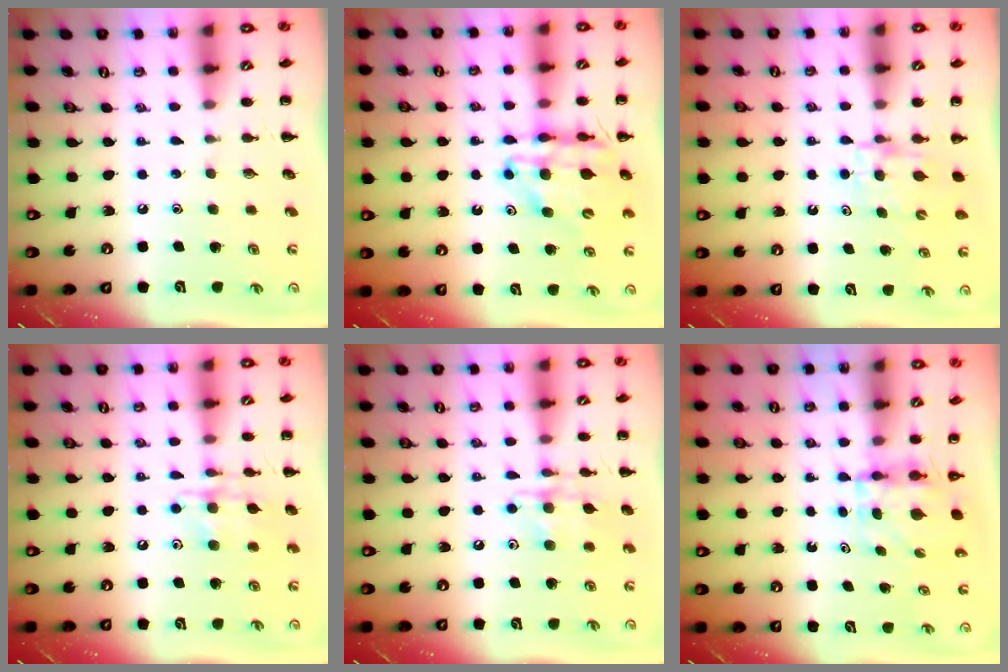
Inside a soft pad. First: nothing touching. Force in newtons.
{"total": 12.5, "press": 12.0, "slide": 3.6}
{"total": 4.5, "press": 4.5, "slide": 0.5}
{"total": 10.9, "press": 10.8, "slide": 1.5}
{"total": 10.9, "press": 10.8, "slide": 1.5}
{"total": 3.9, "press": 3.9, "slide": 0.3}